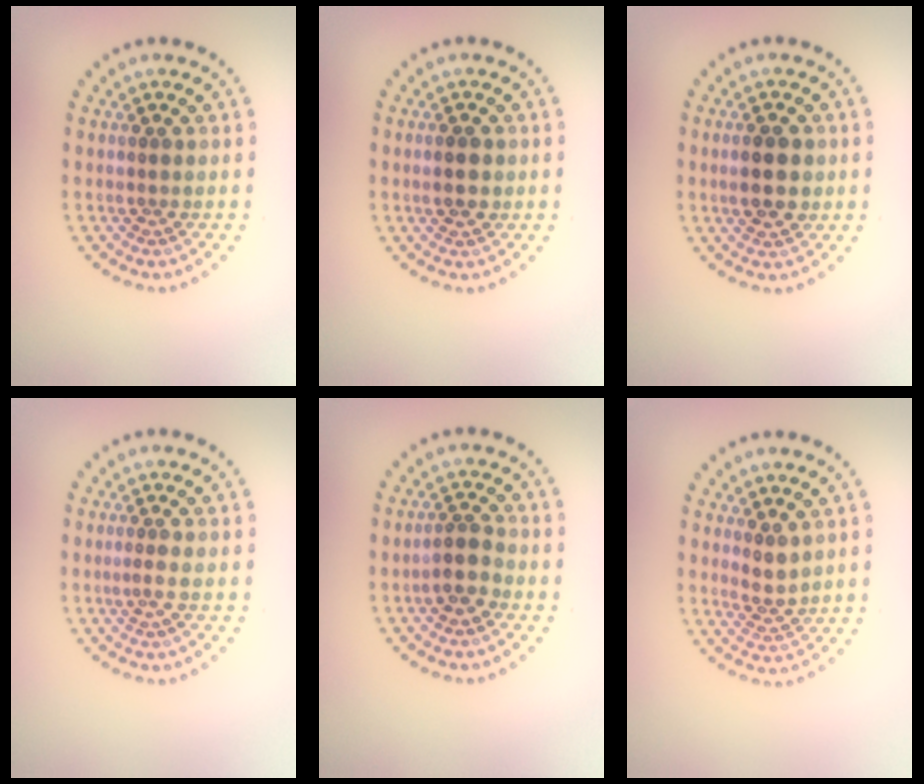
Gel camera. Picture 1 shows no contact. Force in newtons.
{"total": 2.4, "press": 2.4, "slide": 0.0}
{"total": 3.6, "press": 3.6, "slide": 0.1}
{"total": 0.5, "press": 0.2, "slide": 0.5}
{"total": 2.2, "press": 1.9, "slide": 1.2}
{"total": 1.8, "press": 1.6, "slide": 0.7}